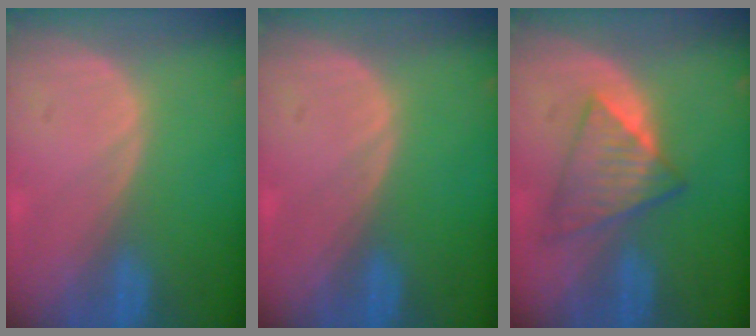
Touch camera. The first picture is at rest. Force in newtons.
{"total": 0.0}
{"total": 6.0, "press": 5.9, "slide": 0.7}